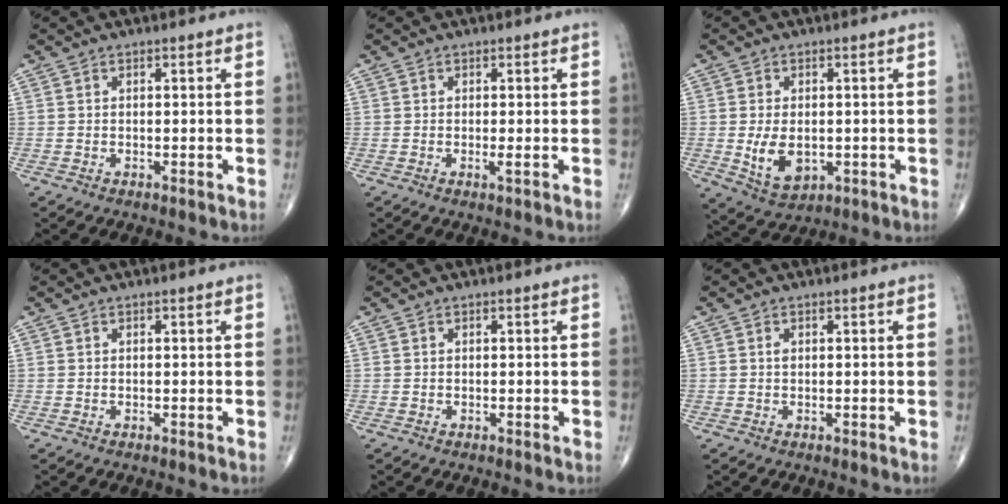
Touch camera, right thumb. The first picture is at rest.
{"total": 0.9, "force": [-0.1, -0.1, 0.9], "torque": [-0.019, -0.004, -0.002]}
{"total": 7.4, "force": [-0.9, 4.7, 5.6], "torque": [-0.085, -0.009, -0.002]}
{"total": 0.0}
{"total": 0.0}
{"total": 0.7, "force": [0.2, 0.5, 0.5], "torque": [-0.008, 0.000, 0.003]}